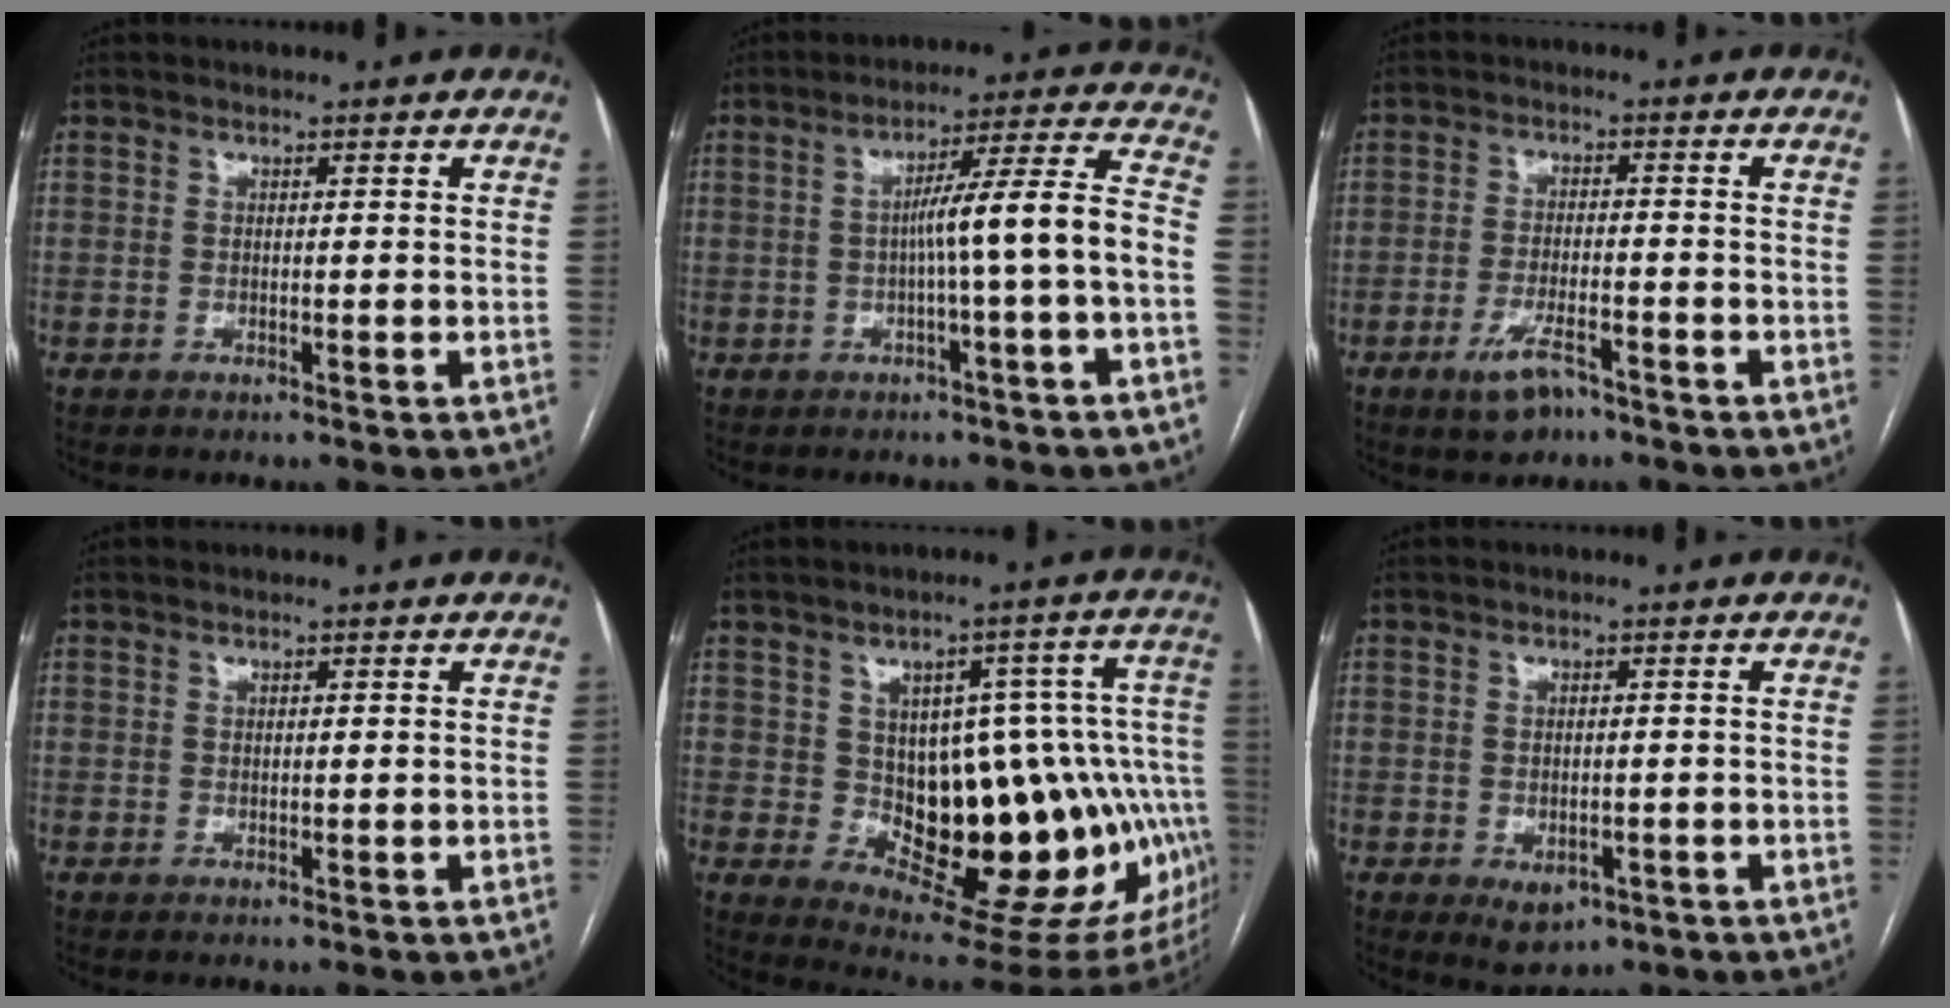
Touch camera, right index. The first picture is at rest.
{"total": 9.1, "force": [-1.6, -1.2, 8.9], "torque": [-0.136, 0.022, -0.022]}
{"total": 5.4, "force": [-3.6, 1.9, 3.5], "torque": [-0.073, -0.004, -0.058]}
{"total": 0.0}
{"total": 20.6, "force": [-2.1, 9.9, 17.9], "torque": [-0.143, 0.045, -0.004]}
{"total": 3.6, "force": [-1.6, 2.5, 2.1], "torque": [-0.027, -0.002, -0.008]}